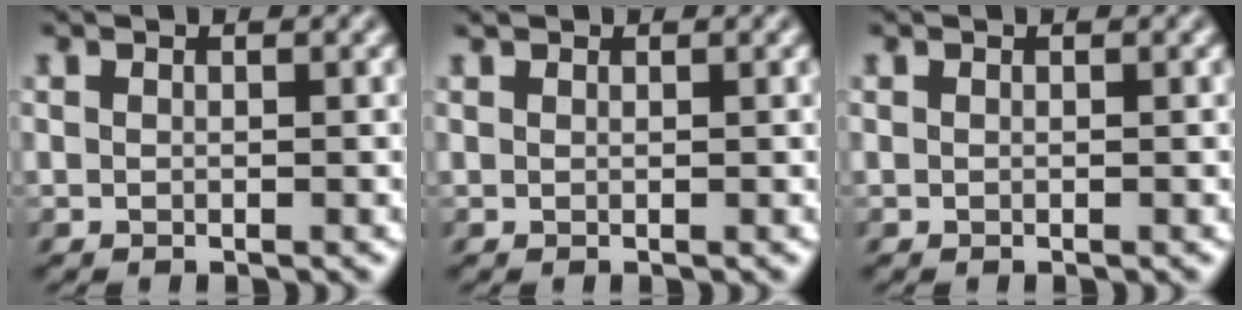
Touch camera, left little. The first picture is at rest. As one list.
[{"total": 0.9, "force": [0.7, 0.4, 0.3], "torque": [-0.003, 0.006, 0.007]}, {"total": 0.0}]